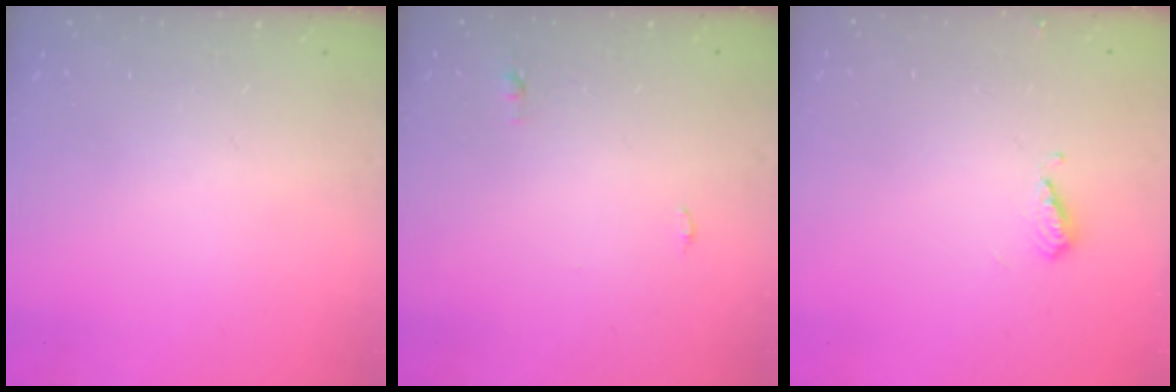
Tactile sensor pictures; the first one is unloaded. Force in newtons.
{"total": 3.7, "press": 3.3, "slide": 1.7}
{"total": 6.2, "press": 6.2, "slide": 0.8}